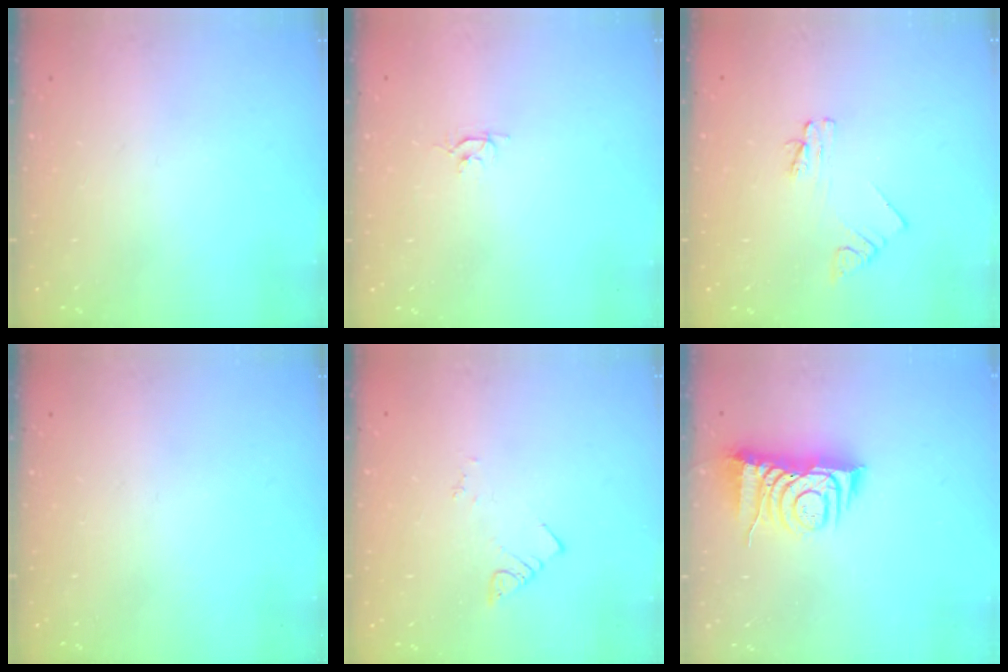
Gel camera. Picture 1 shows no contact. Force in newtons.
{"total": 2.6, "press": 2.6, "slide": 0.3}
{"total": 2.2, "press": 2.2, "slide": 0.3}
{"total": 0.0}
{"total": 2.1, "press": 2.0, "slide": 0.4}
{"total": 7.6, "press": 7.5, "slide": 0.9}